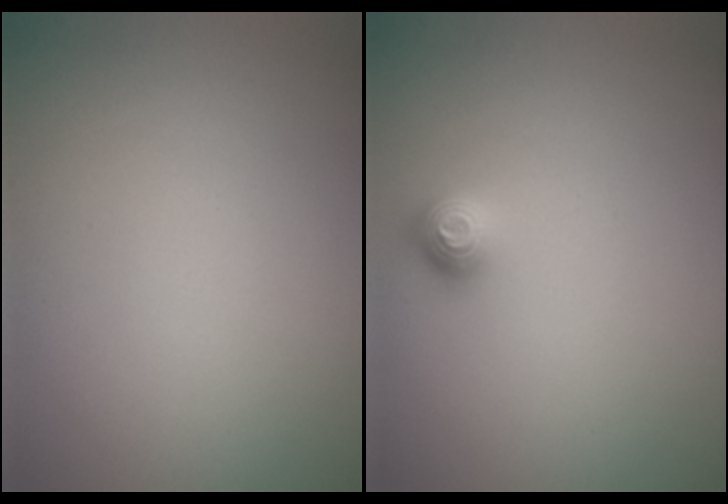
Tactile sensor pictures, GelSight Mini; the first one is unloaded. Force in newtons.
{"total": 1.4, "press": 1.1, "slide": 0.9}